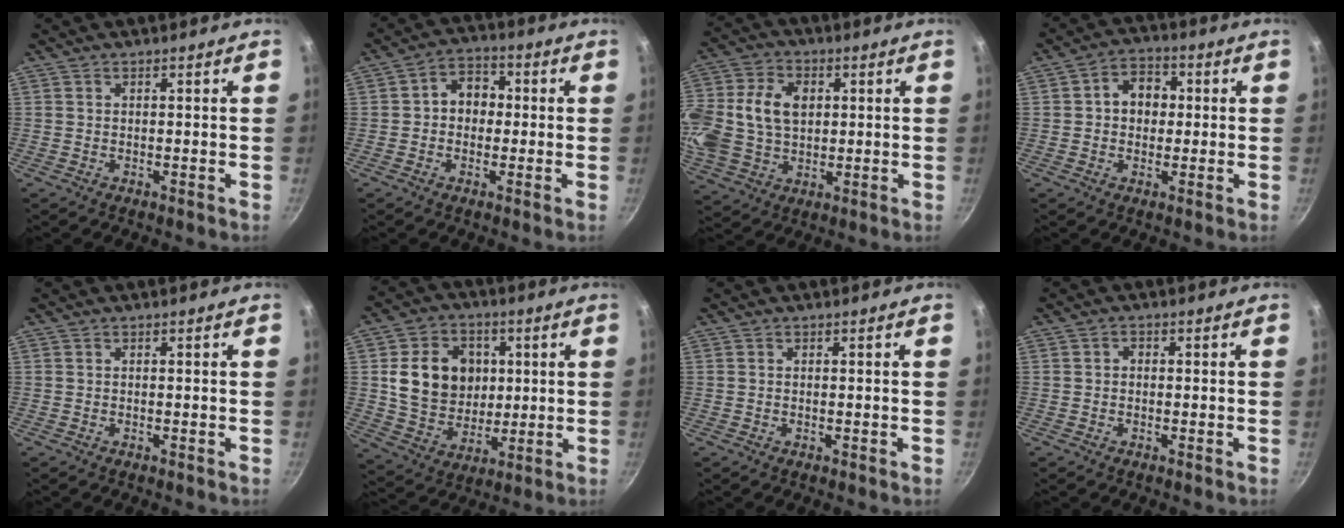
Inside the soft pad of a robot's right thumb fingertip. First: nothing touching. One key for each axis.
{"total": 6.7, "fx": 0.1, "fy": 5.4, "fz": 3.9, "tx": -0.020, "ty": 0.017, "tz": -0.010}
{"total": 20.6, "fx": 2.9, "fy": 15.2, "fz": 13.5, "tx": -0.299, "ty": 0.027, "tz": 0.055}
{"total": 7.1, "fx": 0.7, "fy": 5.7, "fz": 4.3, "tx": -0.031, "ty": 0.011, "tz": 0.000}
{"total": 0.0}
{"total": 15.3, "fx": 2.4, "fy": 12.8, "fz": 8.2, "tx": -0.114, "ty": 0.001, "tz": 0.050}
{"total": 0.0}
{"total": 1.3, "fx": -0.1, "fy": 1.1, "fz": 0.7, "tx": -0.011, "ty": 0.006, "tz": -0.004}